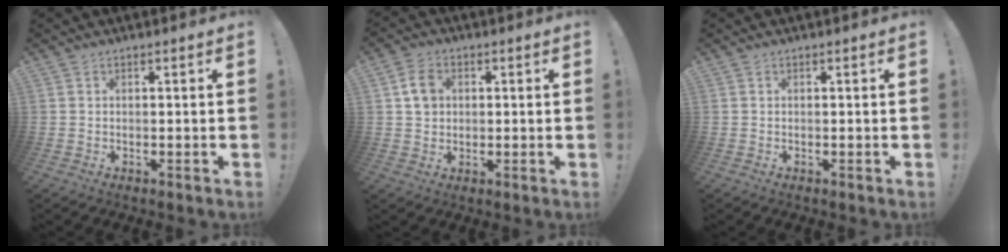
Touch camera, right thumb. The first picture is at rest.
{"total": 6.4, "force": [1.6, 5.2, 3.3], "torque": [-0.048, 0.008, 0.033]}
{"total": 0.0}